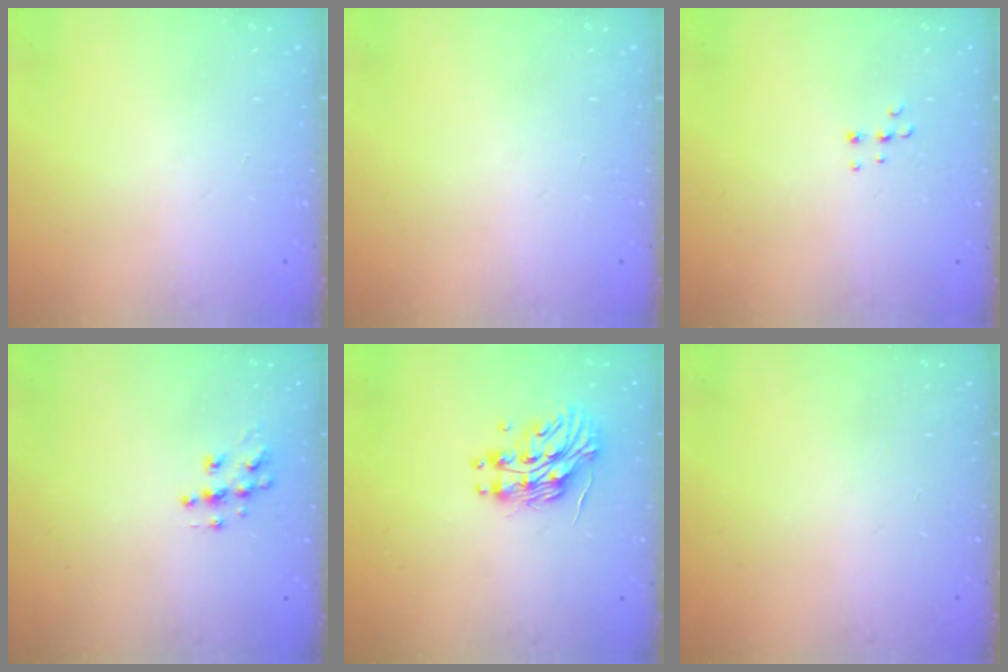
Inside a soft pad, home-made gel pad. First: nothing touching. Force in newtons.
{"total": 0.6, "press": 0.0, "slide": 0.6}
{"total": 4.4, "press": 4.4, "slide": 0.5}
{"total": 7.3, "press": 7.3, "slide": 0.2}
{"total": 13.2, "press": 13.2, "slide": 0.8}
{"total": 0.0}